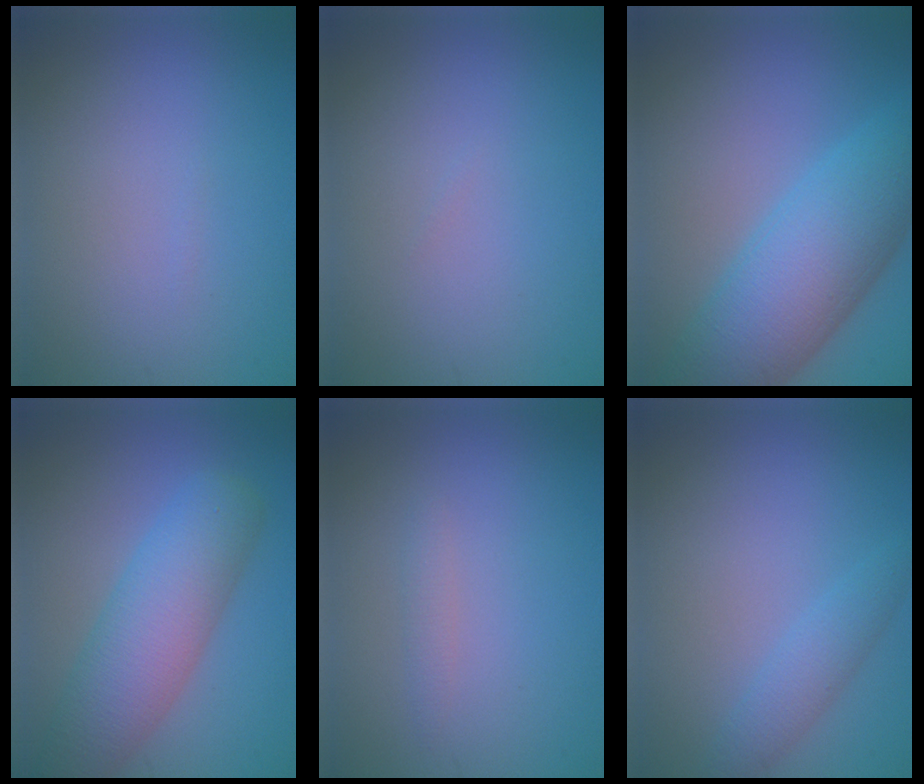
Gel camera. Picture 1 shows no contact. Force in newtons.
{"total": 0.0}
{"total": 9.6, "press": 9.6, "slide": 0.3}
{"total": 6.9, "press": 6.9, "slide": 0.2}
{"total": 0.9, "press": 0.9, "slide": 0.1}
{"total": 2.1, "press": 2.0, "slide": 0.2}